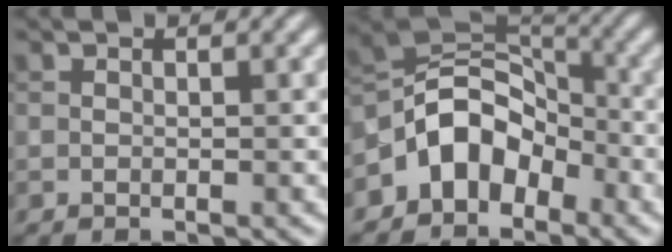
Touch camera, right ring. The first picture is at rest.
{"total": 6.0, "force": [-3.2, 4.1, 3.0], "torque": [-0.032, 0.014, -0.070]}